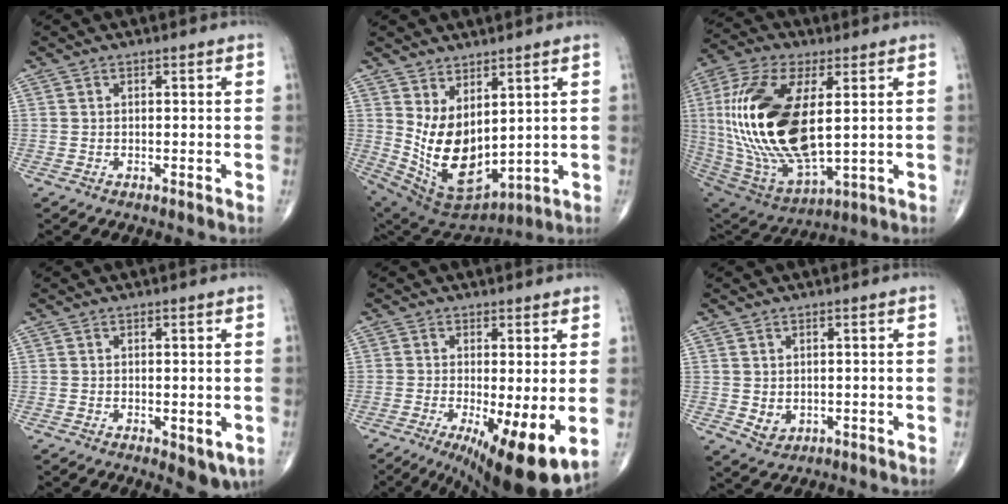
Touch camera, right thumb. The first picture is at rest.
{"total": 13.3, "force": [3.0, 7.2, 10.7], "torque": [-0.177, -0.038, 0.087]}
{"total": 27.0, "force": [2.9, 12.6, 23.7], "torque": [-0.497, -0.022, 0.065]}
{"total": 4.3, "force": [-1.1, 1.9, 3.7], "torque": [-0.036, -0.005, -0.007]}
{"total": 12.8, "force": [-3.3, 3.3, 11.9], "torque": [-0.174, -0.023, -0.041]}
{"total": 2.6, "force": [0.0, 2.2, 1.5], "torque": [-0.017, -0.004, 0.011]}